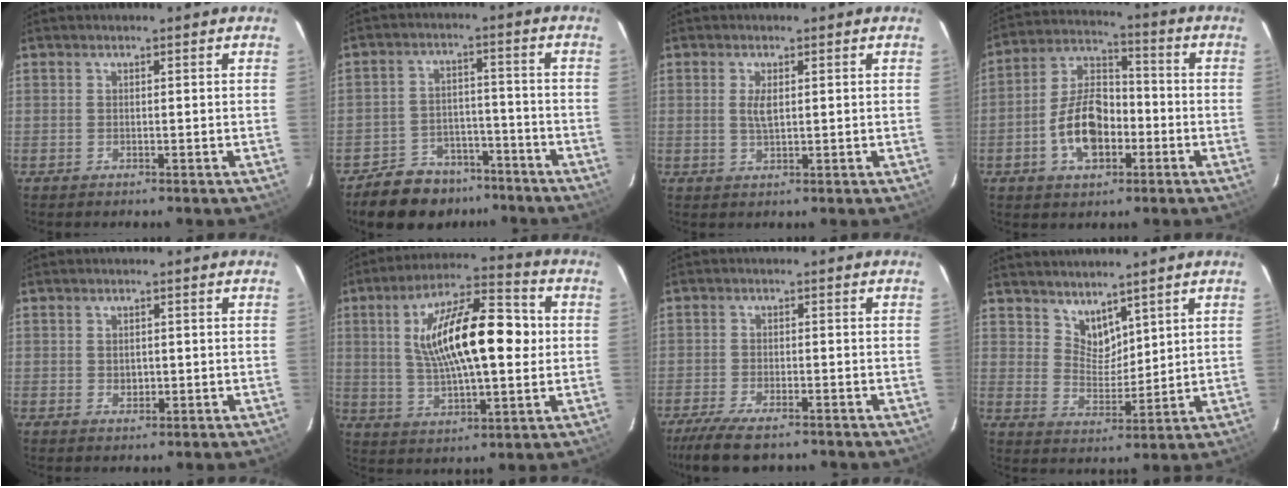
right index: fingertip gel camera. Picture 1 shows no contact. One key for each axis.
{"total": 11.8, "fx": -9.2, "fy": 6.9, "fz": 3.0, "tx": -0.081, "ty": 0.024, "tz": -0.124}
{"total": 2.7, "fx": 0.5, "fy": 1.1, "fz": 2.5, "tx": -0.047, "ty": -0.001, "tz": 0.010}
{"total": 12.4, "fx": -4.0, "fy": 7.2, "fz": 9.2, "tx": -0.182, "ty": 0.022, "tz": -0.064}
{"total": 2.1, "fx": -0.1, "fy": 1.7, "fz": 1.2, "tx": -0.017, "ty": 0.001, "tz": 0.000}
{"total": 18.8, "fx": 2.4, "fy": 6.5, "fz": 17.5, "tx": -0.310, "ty": 0.023, "tz": 0.043}
{"total": 10.1, "fx": -8.0, "fy": 2.9, "fz": 5.5, "tx": -0.132, "ty": -0.028, "tz": -0.140}
{"total": 5.7, "fx": 4.6, "fy": 2.8, "fz": 1.6, "tx": -0.018, "ty": -0.002, "tz": 0.091}